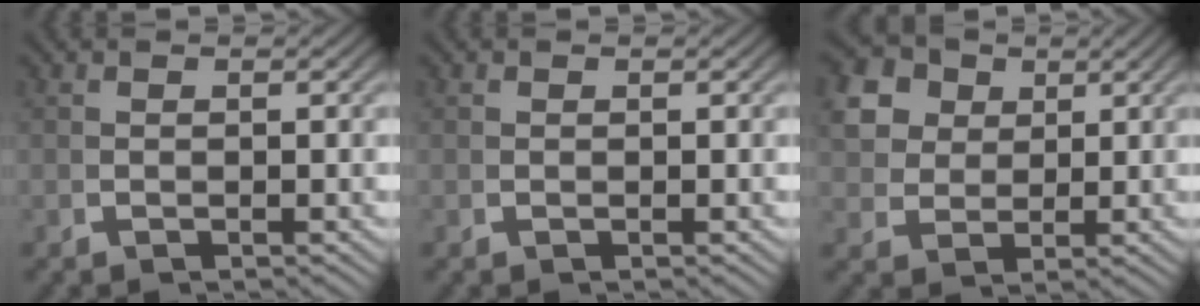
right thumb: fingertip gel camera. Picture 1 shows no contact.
{"total": 0.0}
{"total": 8.9, "force": [3.2, 7.2, 4.3], "torque": [-0.105, -0.011, 0.059]}